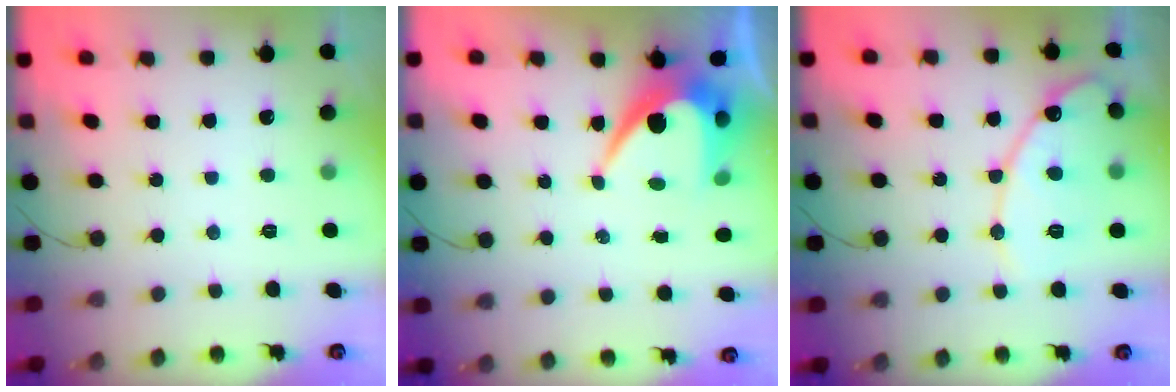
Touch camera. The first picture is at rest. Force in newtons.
{"total": 8.6, "press": 8.5, "slide": 0.8}
{"total": 13.9, "press": 13.9, "slide": 0.9}